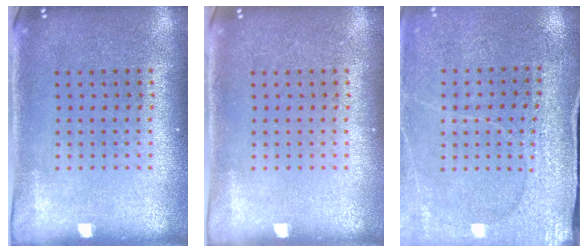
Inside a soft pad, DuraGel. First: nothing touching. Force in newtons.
{"total": 0.0}
{"total": 3.0, "press": 3.0, "slide": 0.2}